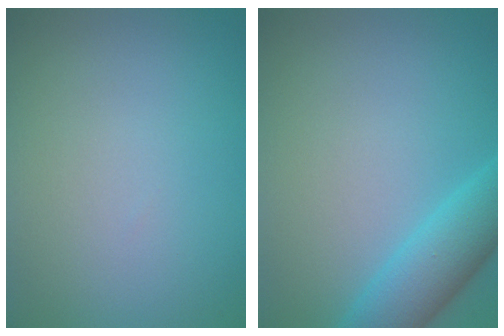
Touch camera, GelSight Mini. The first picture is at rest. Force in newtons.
{"total": 4.9, "press": 4.9, "slide": 0.3}